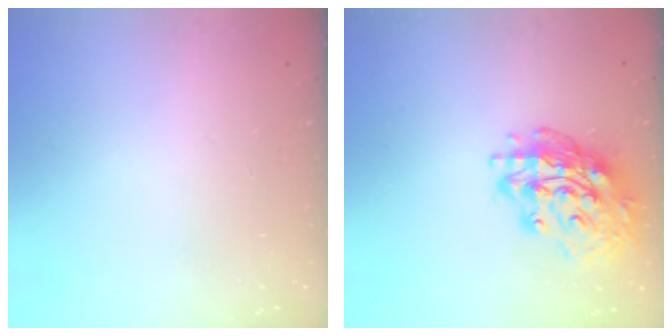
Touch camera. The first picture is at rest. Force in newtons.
{"total": 17.4, "press": 17.3, "slide": 1.8}